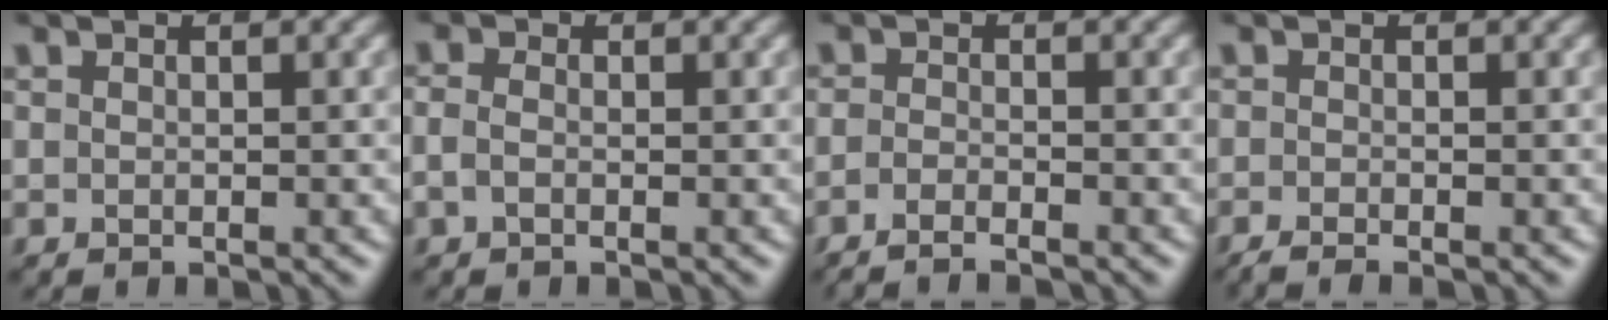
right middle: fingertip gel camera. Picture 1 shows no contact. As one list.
[{"total": 1.4, "force": [-0.4, 0.9, 1.0], "torque": [-0.026, 0.002, -0.013]}, {"total": 2.5, "force": [-1.8, 0.5, 1.6], "torque": [-0.029, -0.004, -0.038]}, {"total": 1.8, "force": [-1.3, 0.2, 1.2], "torque": [-0.019, -0.007, -0.030]}]